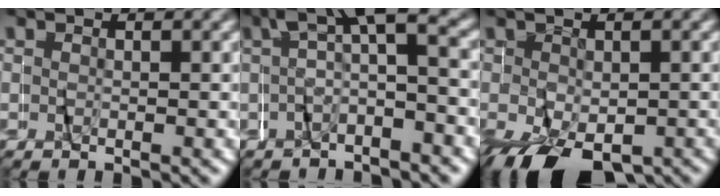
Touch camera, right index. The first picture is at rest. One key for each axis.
{"total": 3.3, "fx": 0.8, "fy": 0.6, "fz": 3.2, "tx": -0.043, "ty": 0.023, "tz": -0.001}
{"total": 9.3, "fx": -4.5, "fy": 5.6, "fz": 5.9, "tx": -0.121, "ty": -0.044, "tz": -0.046}